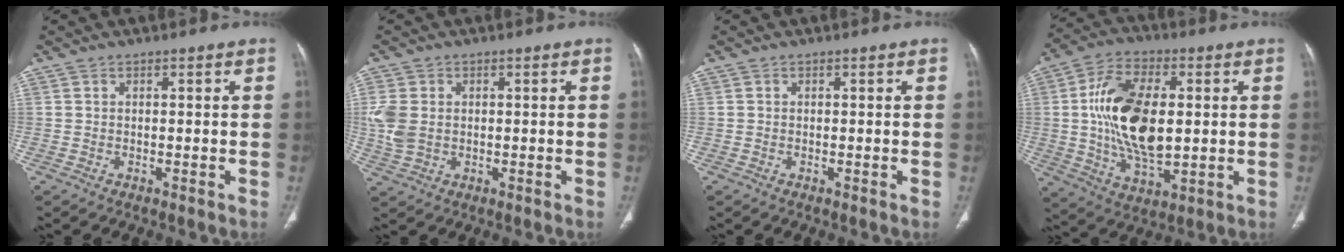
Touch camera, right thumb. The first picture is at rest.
{"total": 5.8, "force": [0.5, 4.2, 3.9], "torque": [-0.097, 0.004, 0.016]}
{"total": 0.0}
{"total": 18.1, "force": [1.4, 9.7, 15.2], "torque": [-0.273, -0.004, 0.030]}